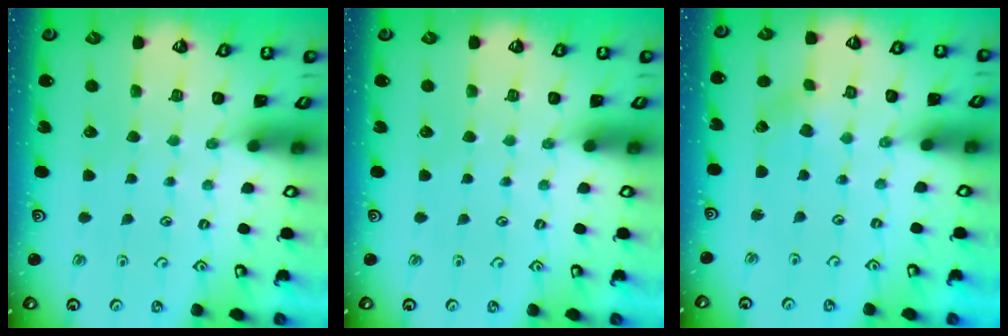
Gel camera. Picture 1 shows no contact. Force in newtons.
{"total": 0.0}
{"total": 1.1, "press": 1.1, "slide": 0.1}